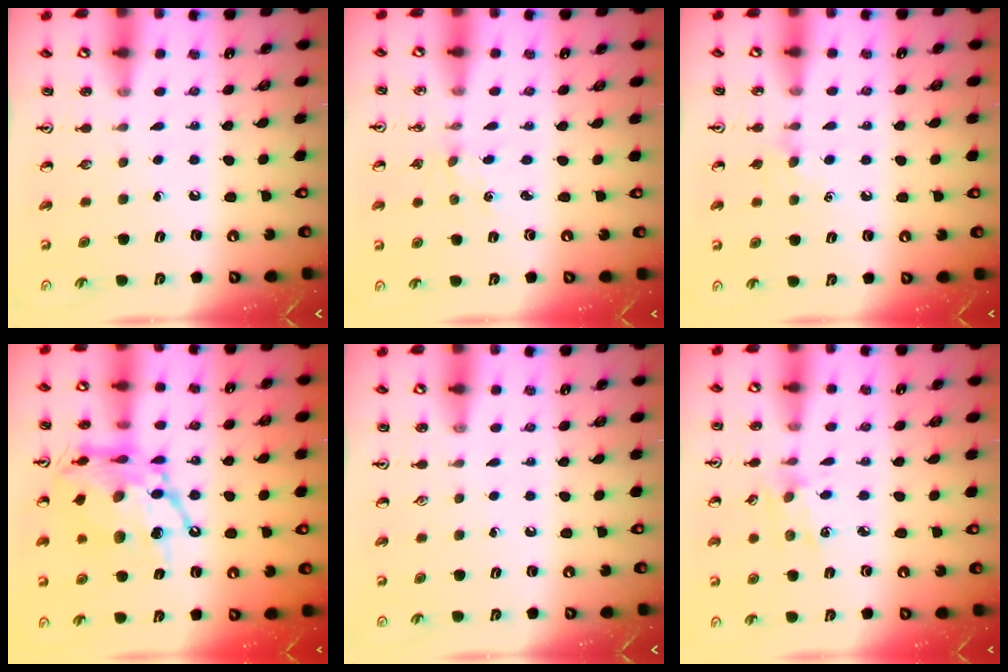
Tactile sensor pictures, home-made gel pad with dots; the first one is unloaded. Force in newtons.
{"total": 0.0}
{"total": 3.5, "press": 3.4, "slide": 0.5}
{"total": 19.5, "press": 19.3, "slide": 2.2}
{"total": 0.0}
{"total": 2.8, "press": 2.8, "slide": 0.5}